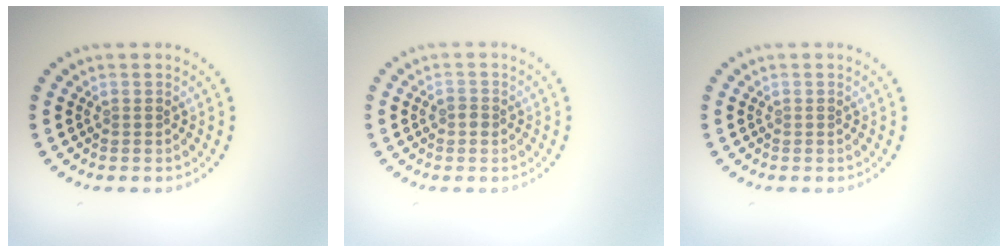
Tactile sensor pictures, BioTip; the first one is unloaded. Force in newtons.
{"total": 0.9, "press": 0.9, "slide": 0.3}
{"total": 0.0}